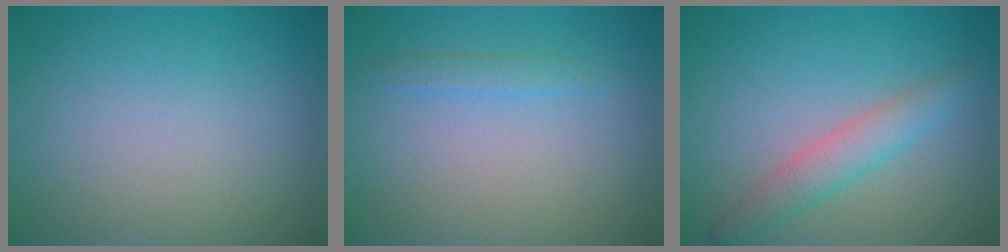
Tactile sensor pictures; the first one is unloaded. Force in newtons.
{"total": 1.1, "press": 1.1, "slide": 0.0}
{"total": 3.0, "press": 3.0, "slide": 0.1}